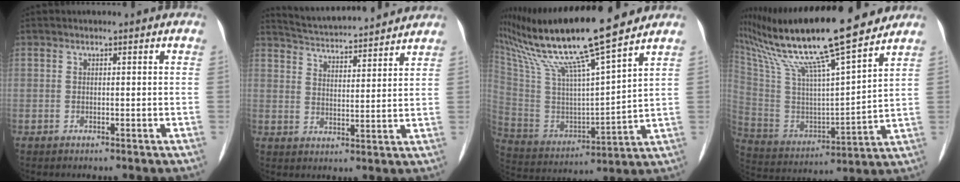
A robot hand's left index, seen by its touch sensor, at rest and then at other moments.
{"total": 14.3, "force": [13.6, 1.3, 4.2], "torque": [-0.077, 0.024, 0.202]}
{"total": 20.3, "force": [16.5, 0.3, 11.8], "torque": [-0.221, 0.010, 0.300]}
{"total": 22.6, "force": [18.3, 1.4, 13.1], "torque": [-0.240, 0.014, 0.322]}